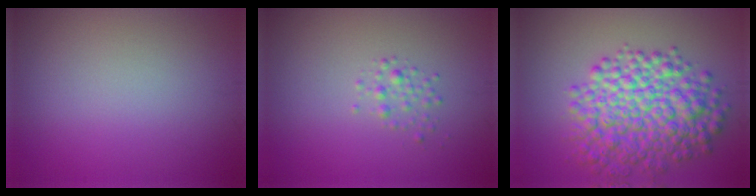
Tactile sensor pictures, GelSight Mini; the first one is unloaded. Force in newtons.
{"total": 1.2, "press": 1.2, "slide": 0.1}
{"total": 8.5, "press": 8.5, "slide": 0.1}